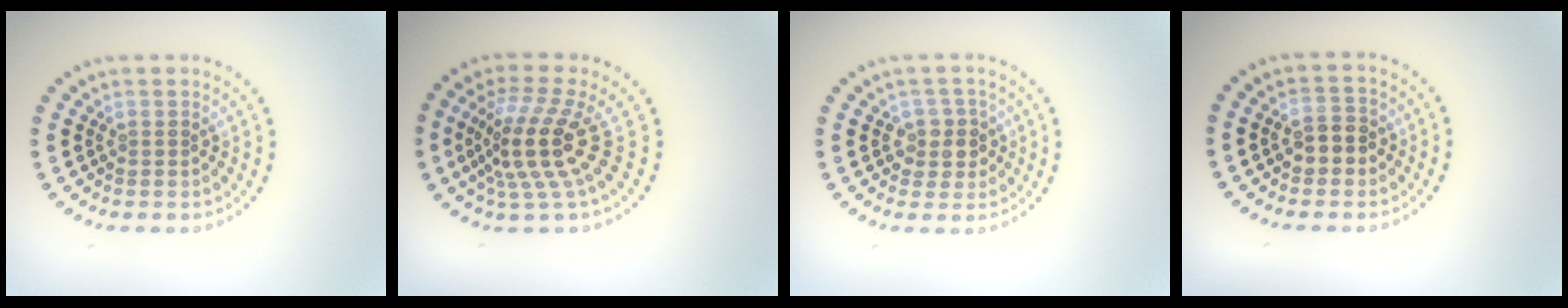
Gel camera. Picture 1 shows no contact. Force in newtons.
{"total": 5.1, "press": 3.7, "slide": 3.6}
{"total": 2.2, "press": 2.1, "slide": 0.8}
{"total": 2.5, "press": 2.4, "slide": 0.5}